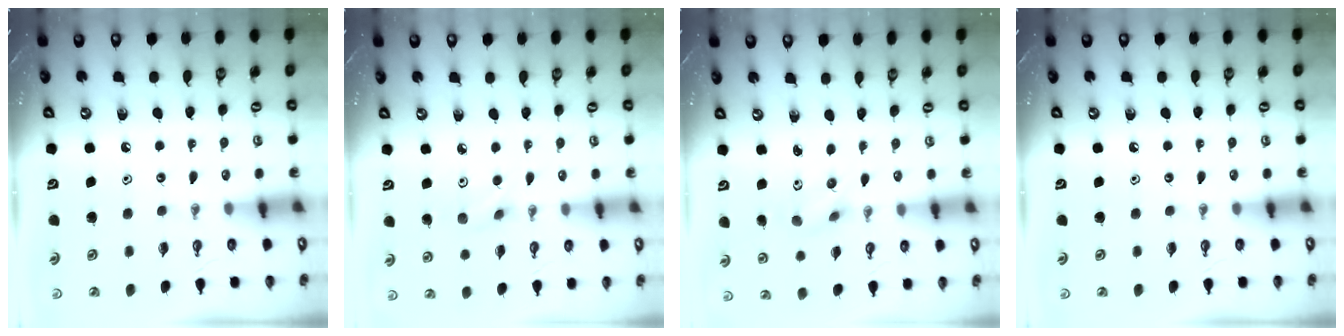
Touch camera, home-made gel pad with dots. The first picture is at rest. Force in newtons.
{"total": 5.0, "press": 4.9, "slide": 1.0}
{"total": 2.5, "press": 2.3, "slide": 0.9}
{"total": 0.0}